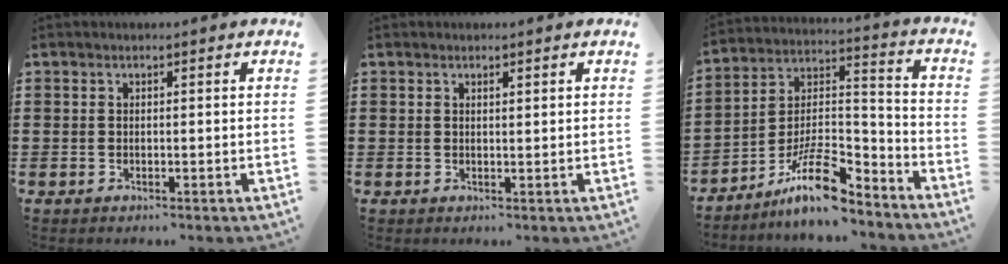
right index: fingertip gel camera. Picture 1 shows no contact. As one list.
[{"total": 0.6, "force": [0.5, 0.2, 0.3], "torque": [-0.007, 0.001, 0.010]}, {"total": 12.0, "force": [-8.8, 3.8, 7.3], "torque": [-0.132, 0.032, -0.164]}]